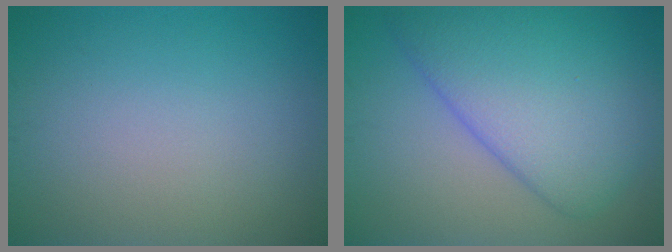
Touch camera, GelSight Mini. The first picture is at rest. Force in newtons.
{"total": 9.0, "press": 8.9, "slide": 0.5}